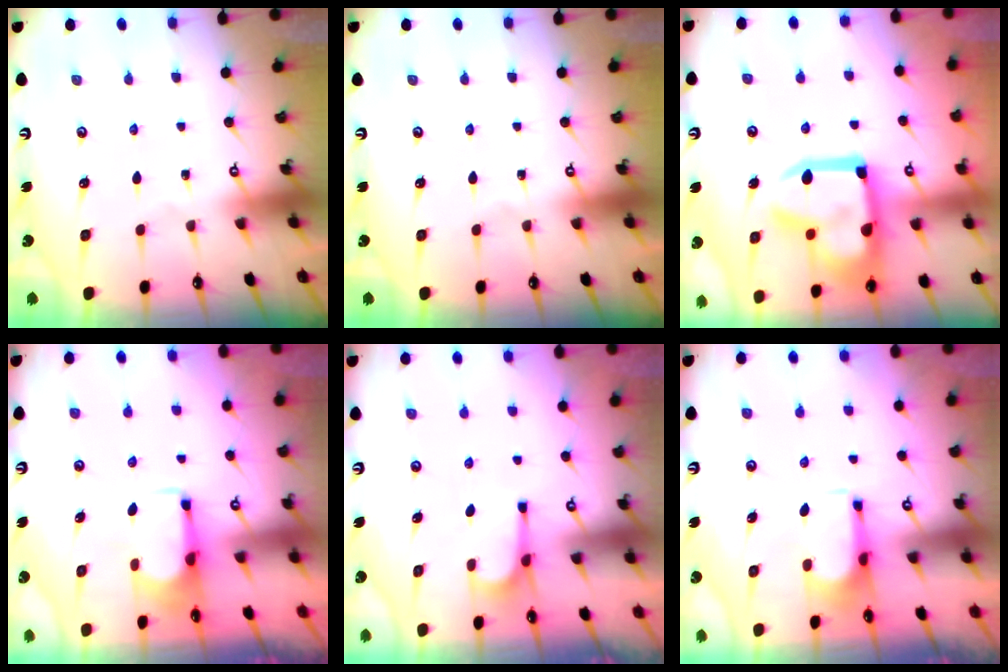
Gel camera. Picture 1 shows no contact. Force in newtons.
{"total": 0.0}
{"total": 20.2, "press": 20.1, "slide": 2.3}
{"total": 1.8, "press": 1.6, "slide": 0.7}
{"total": 2.0, "press": 1.9, "slide": 0.6}
{"total": 0.9, "press": 0.7, "slide": 0.6}